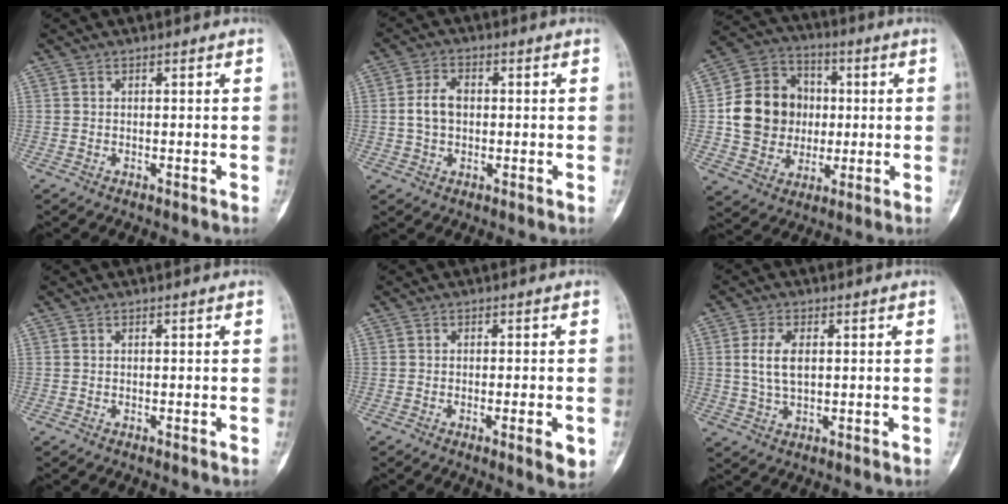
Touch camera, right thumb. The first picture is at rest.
{"total": 4.9, "force": [0.1, 3.3, 3.6], "torque": [-0.074, 0.015, 0.002]}
{"total": 15.6, "force": [0.5, 13.7, 7.3], "torque": [-0.103, 0.023, 0.016]}
{"total": 0.0}
{"total": 3.9, "force": [-1.2, 0.8, 3.6], "torque": [-0.050, -0.005, -0.013]}
{"total": 5.4, "force": [1.0, 2.7, 4.6], "torque": [-0.099, -0.002, 0.019]}